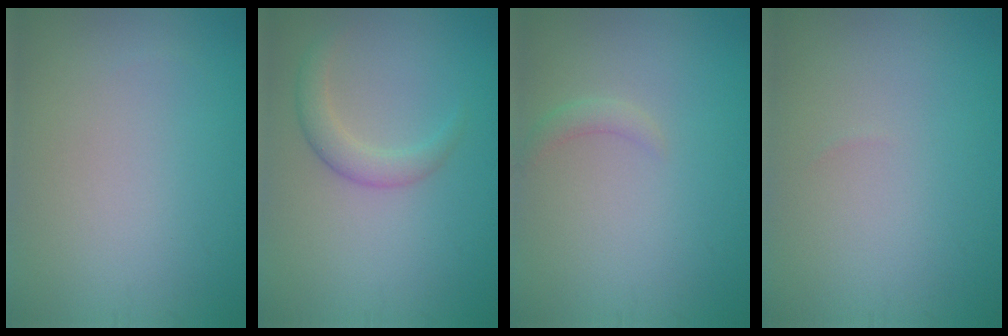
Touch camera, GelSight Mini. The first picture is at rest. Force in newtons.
{"total": 2.3, "press": 2.3, "slide": 0.1}
{"total": 1.1, "press": 1.1, "slide": 0.2}
{"total": 0.0}